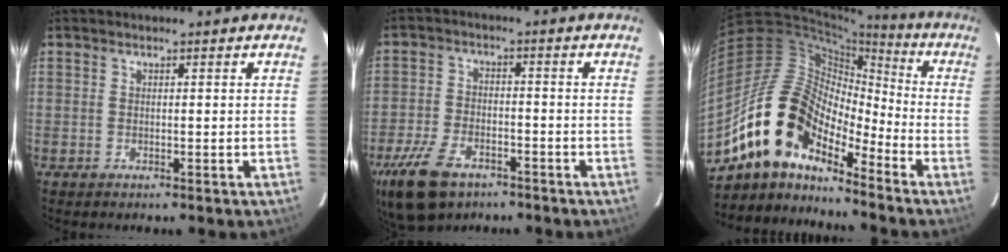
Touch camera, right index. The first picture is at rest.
{"total": 12.9, "force": [-8.2, 7.0, 7.1], "torque": [-0.180, -0.014, -0.150]}
{"total": 15.9, "force": [-11.9, 6.8, 8.1], "torque": [-0.139, 0.008, -0.236]}